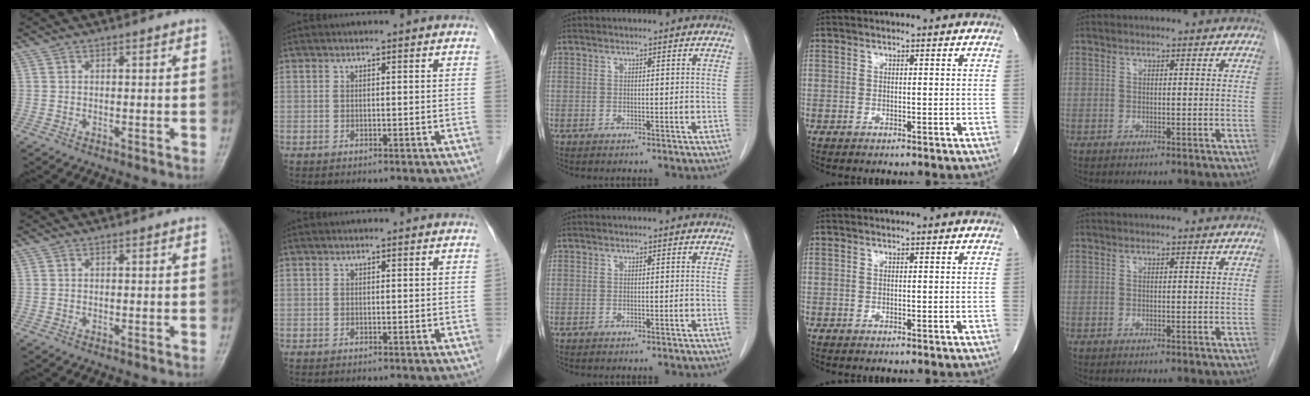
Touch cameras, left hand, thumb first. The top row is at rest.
{}